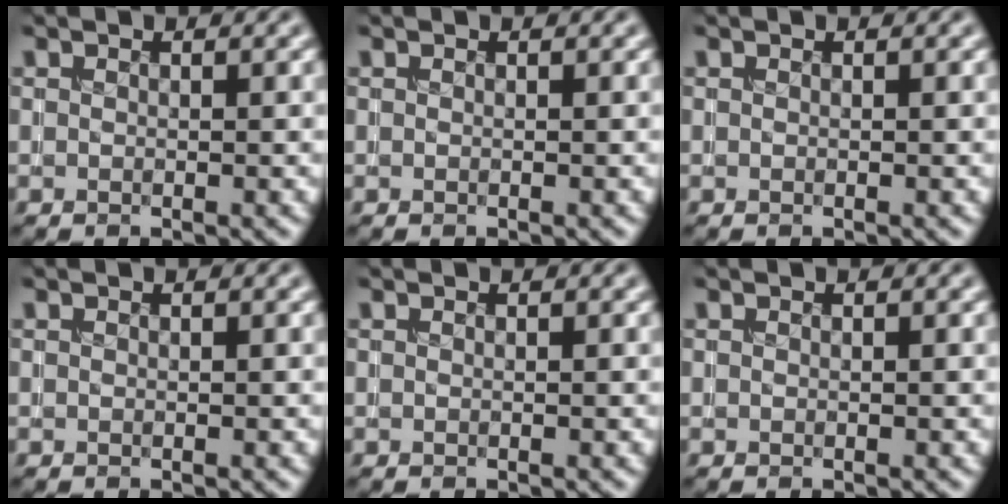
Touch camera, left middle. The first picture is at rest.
{"total": 0.0}
{"total": 0.0}
{"total": 0.0}
{"total": 0.0}
{"total": 0.0}